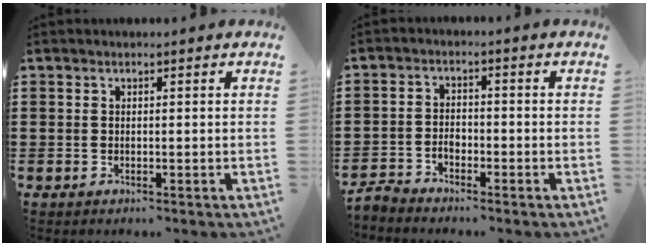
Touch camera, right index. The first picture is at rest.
{"total": 2.4, "force": [-2.0, 1.1, 0.7], "torque": [-0.018, 0.009, -0.042]}